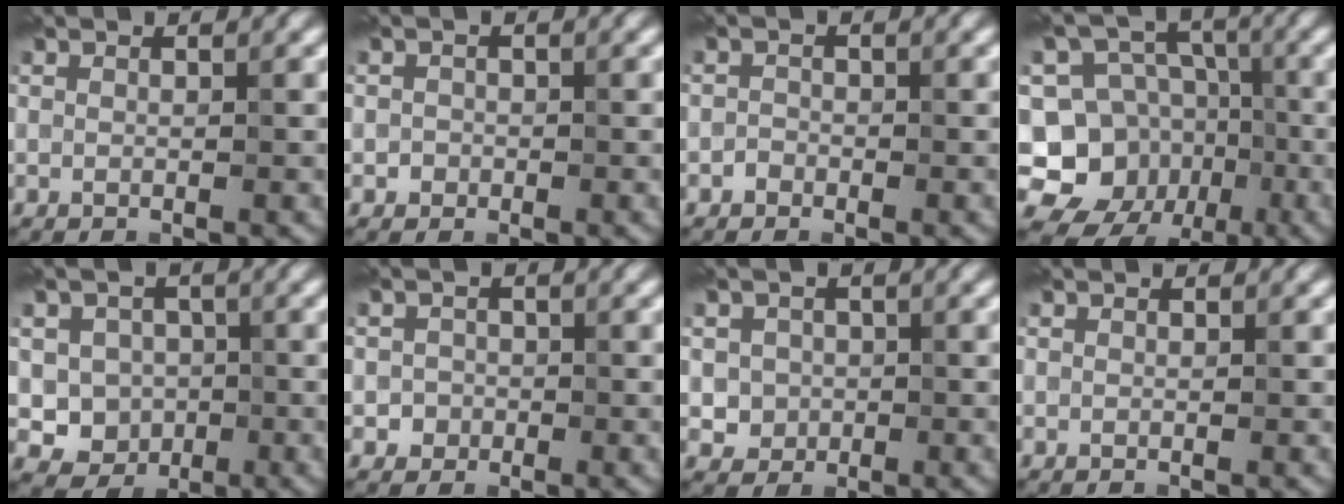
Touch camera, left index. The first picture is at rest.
{"total": 0.8, "force": [-0.3, 0.8, 0.0], "torque": [0.007, -0.001, -0.007]}
{"total": 0.8, "force": [-0.5, 0.6, 0.0], "torque": [0.004, 0.001, -0.011]}
{"total": 10.3, "force": [-3.2, 9.2, 3.4], "torque": [-0.055, 0.010, -0.077]}
{"total": 4.3, "force": [-0.5, 4.0, 1.6], "torque": [-0.009, -0.002, -0.017]}
{"total": 1.4, "force": [-0.4, 1.3, 0.2], "torque": [0.011, 0.001, -0.010]}
{"total": 2.3, "force": [-0.1, 2.2, 0.6], "torque": [0.006, -0.001, -0.001]}
{"total": 0.0}